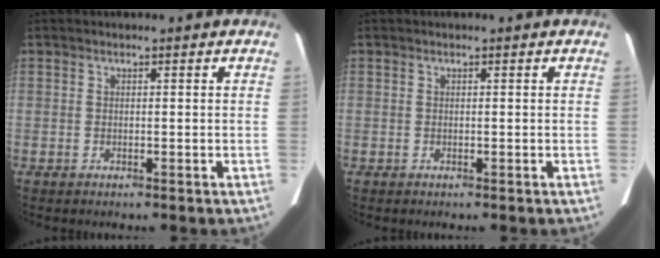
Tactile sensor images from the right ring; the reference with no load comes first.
{"total": 0.0}